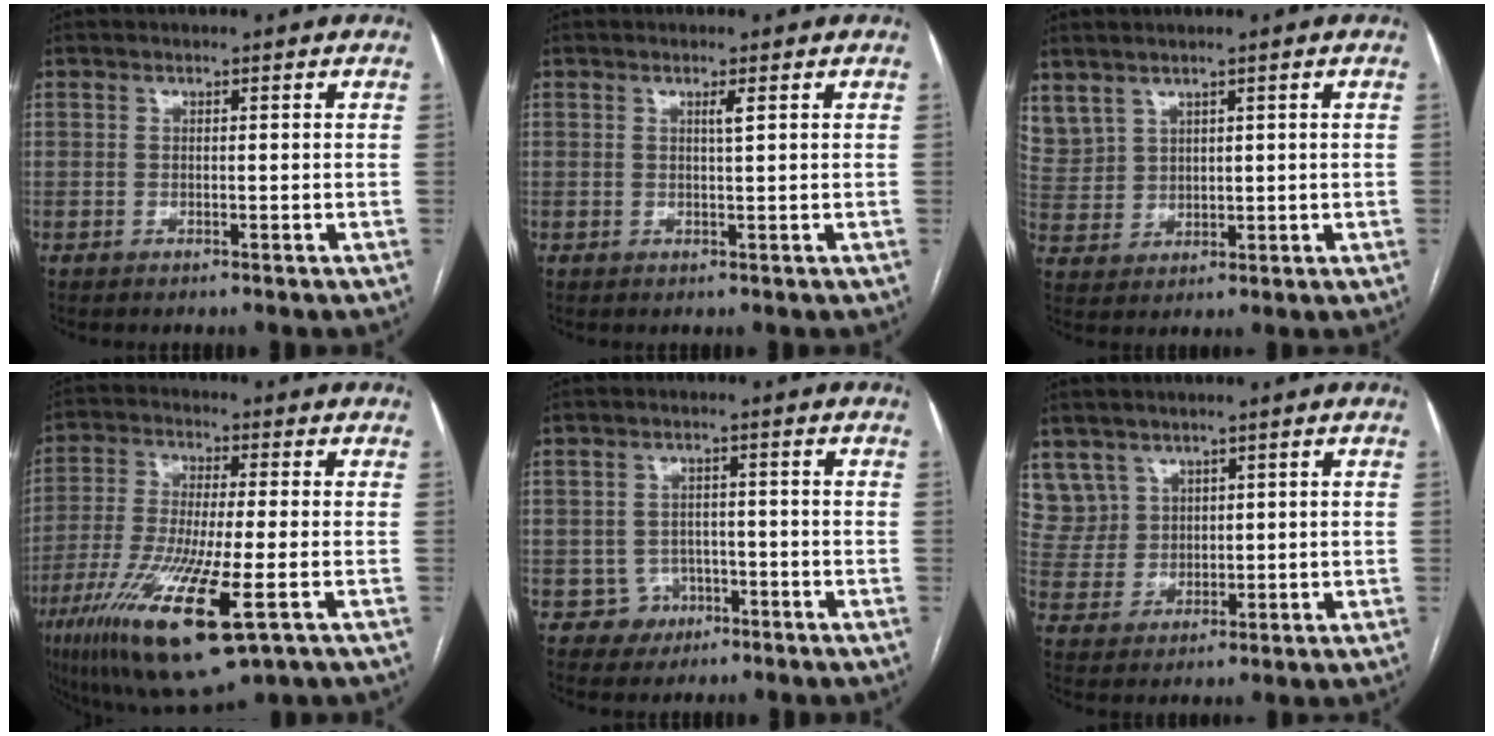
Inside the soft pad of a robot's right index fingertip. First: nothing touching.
{"total": 1.3, "force": [0.6, -0.2, 1.1], "torque": [-0.021, -0.003, 0.010]}
{"total": 9.1, "force": [5.6, 6.3, 3.2], "torque": [-0.098, 0.019, 0.137]}
{"total": 17.2, "force": [-7.4, 2.4, 15.4], "torque": [-0.314, -0.044, -0.126]}
{"total": 3.9, "force": [-1.7, 3.5, -0.1], "torque": [0.014, 0.017, -0.021]}
{"total": 7.1, "force": [4.4, 5.5, 0.2], "torque": [-0.006, 0.014, 0.104]}